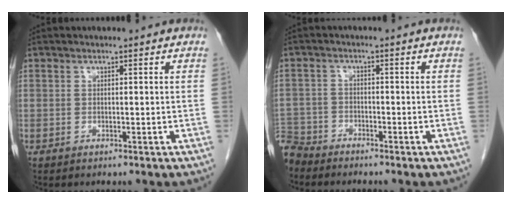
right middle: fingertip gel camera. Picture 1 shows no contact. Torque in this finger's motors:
{"motor_torque": [0.39, -0.39, 0.75, 0.14]}